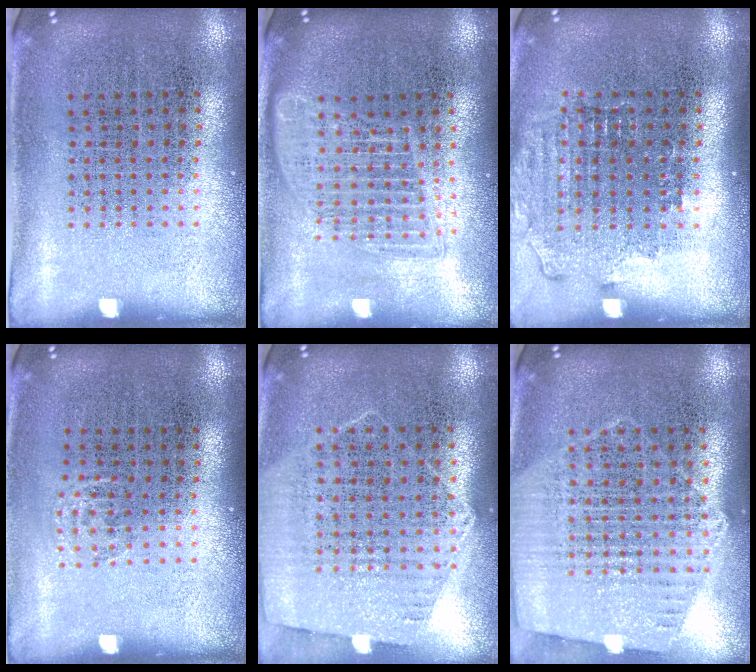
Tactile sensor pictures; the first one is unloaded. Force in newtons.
{"total": 1.7, "press": 1.5, "slide": 0.8}
{"total": 1.6, "press": 1.4, "slide": 0.6}
{"total": 0.6, "press": 0.5, "slide": 0.3}
{"total": 1.1, "press": 1.0, "slide": 0.4}
{"total": 1.2, "press": 1.2, "slide": 0.3}